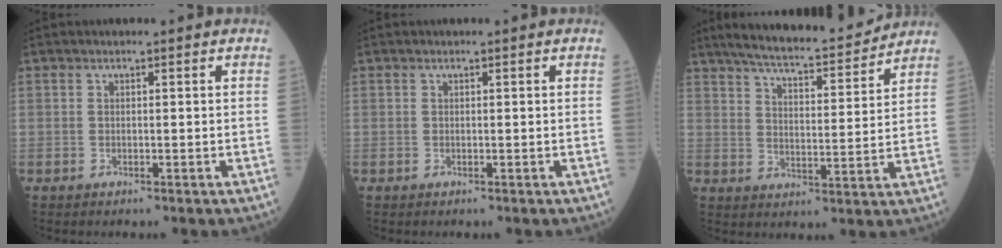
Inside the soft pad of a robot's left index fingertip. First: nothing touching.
{"total": 0.0}
{"total": 14.1, "force": [12.9, 1.6, 5.6], "torque": [-0.093, 0.000, 0.191]}